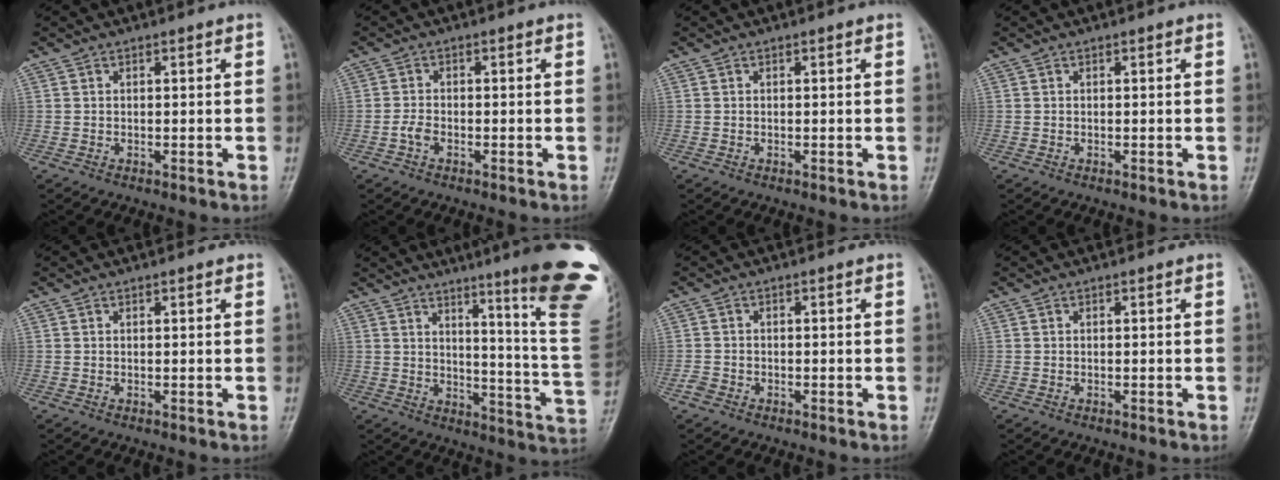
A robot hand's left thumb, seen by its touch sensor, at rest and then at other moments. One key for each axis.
{"total": 1.9, "fx": -1.0, "fy": 1.0, "fz": 1.2, "tx": -0.024, "ty": 0.006, "tz": -0.024}
{"total": 0.0}
{"total": 0.0}
{"total": 0.6, "fx": 0.4, "fy": 0.2, "fz": 0.4, "tx": -0.006, "ty": 0.000, "tz": 0.003}
{"total": 22.4, "fx": 12.9, "fy": 1.6, "fz": 18.2, "tx": -0.199, "ty": -0.086, "tz": 0.165}
{"total": 1.5, "fx": -1.1, "fy": 1.0, "fz": 0.4, "tx": -0.006, "ty": 0.003, "tz": -0.024}
{"total": 0.0}